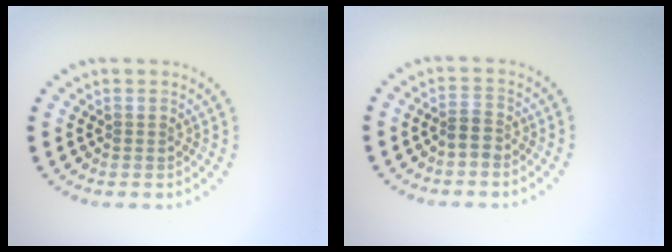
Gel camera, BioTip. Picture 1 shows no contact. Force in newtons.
{"total": 1.4, "press": 1.2, "slide": 0.7}